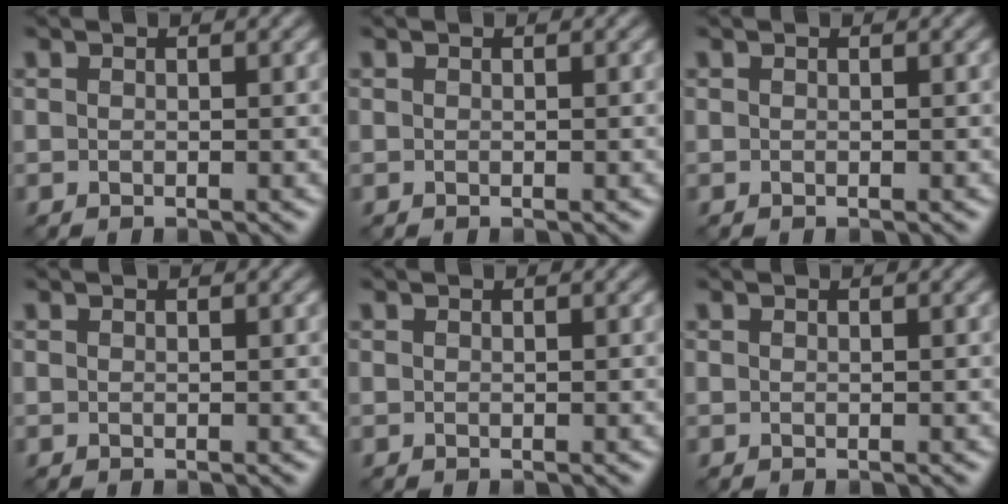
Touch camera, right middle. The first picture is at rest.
{"total": 0.0}
{"total": 0.0}
{"total": 0.0}
{"total": 0.0}
{"total": 0.0}